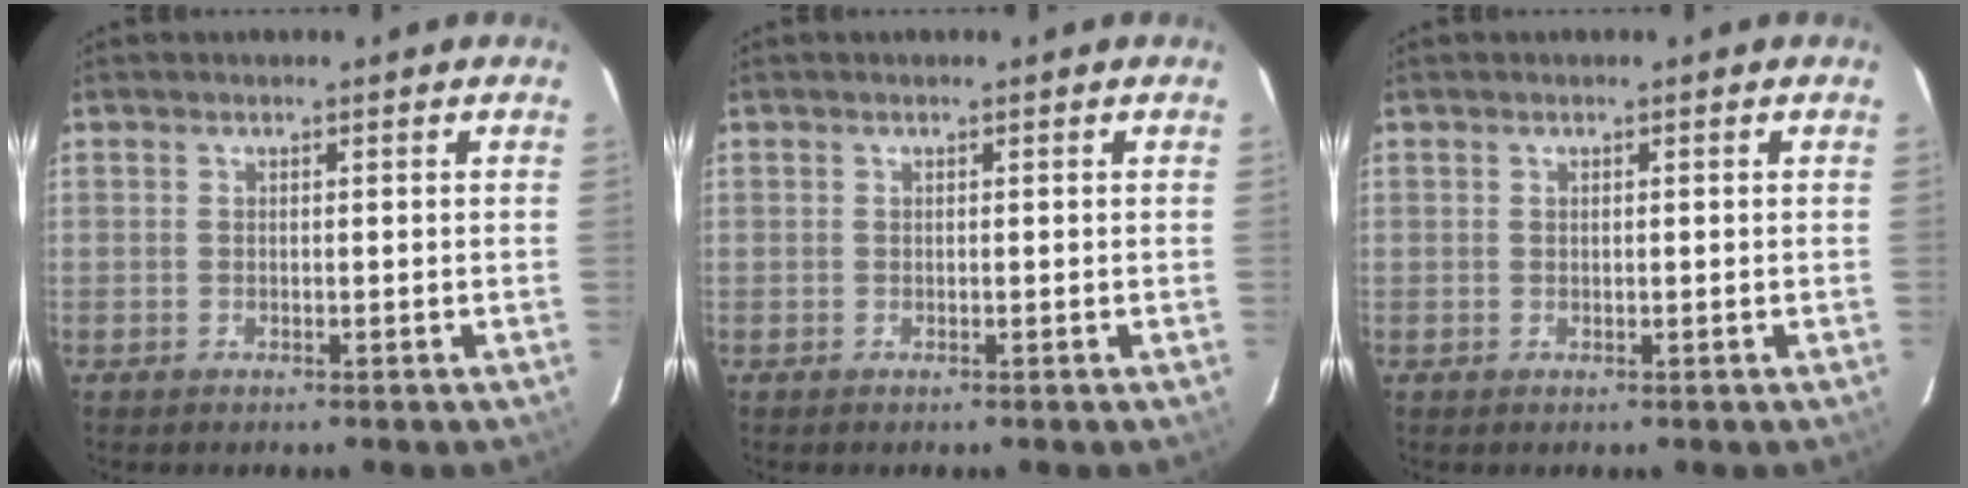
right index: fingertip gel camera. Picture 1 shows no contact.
{"total": 0.0}
{"total": 0.0}